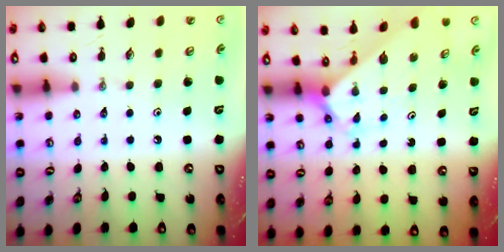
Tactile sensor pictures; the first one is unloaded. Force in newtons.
{"total": 2.0, "press": 2.0, "slide": 0.2}